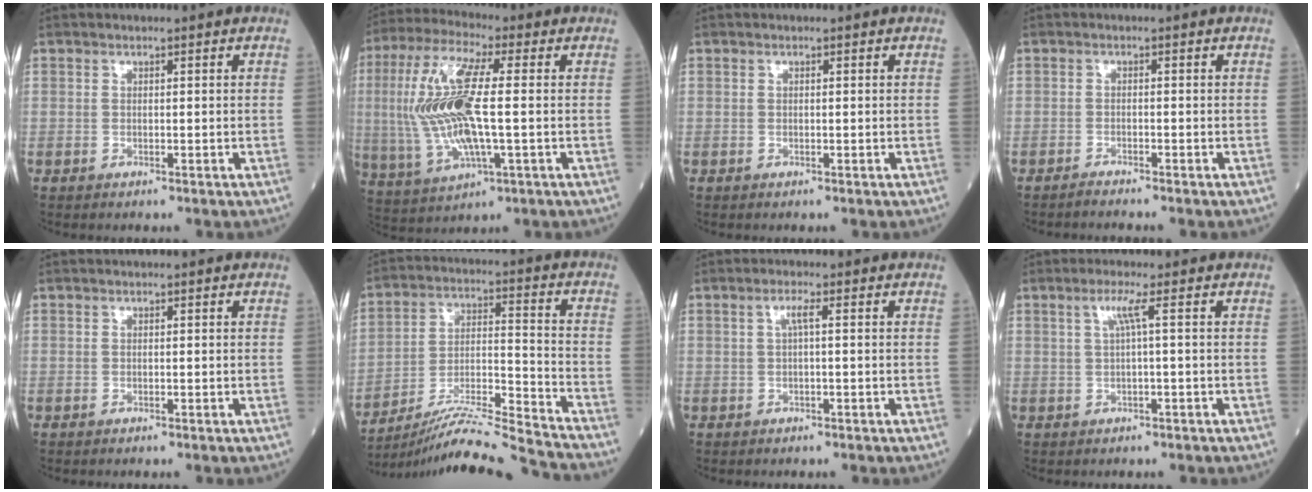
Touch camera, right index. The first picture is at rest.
{"total": 15.5, "force": [0.3, 3.3, 15.2], "torque": [-0.338, 0.006, 0.008]}
{"total": 0.0}
{"total": 1.4, "force": [-1.3, -0.3, 0.3], "torque": [-0.005, -0.001, -0.021]}
{"total": 0.0}
{"total": 18.5, "force": [-17.6, -2.4, 5.3], "torque": [-0.098, -0.008, -0.288]}
{"total": 1.7, "force": [0.3, 0.0, 1.7], "torque": [-0.032, 0.004, 0.003]}
{"total": 2.4, "force": [0.6, -0.6, 2.2], "torque": [-0.049, 0.005, 0.014]}